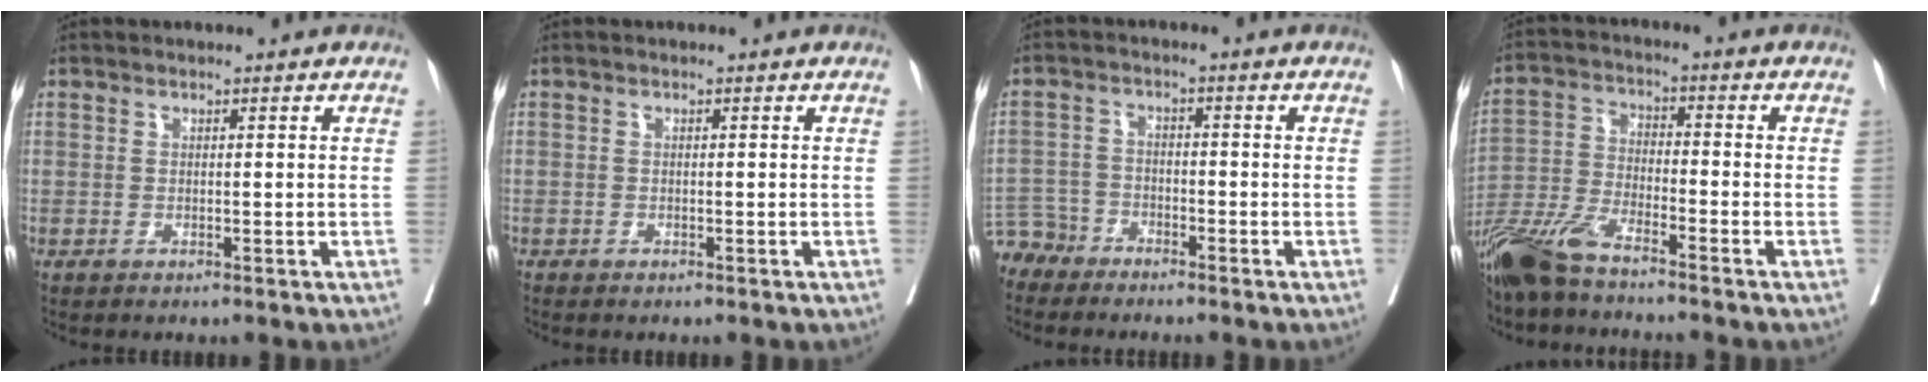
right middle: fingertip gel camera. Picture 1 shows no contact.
{"total": 0.9, "force": [-0.4, 0.8, -0.1], "torque": [-0.001, 0.007, -0.012]}
{"total": 4.8, "force": [-4.4, 1.7, -0.5], "torque": [0.013, -0.003, -0.091]}
{"total": 10.5, "force": [-8.5, 1.3, 6.0], "torque": [-0.126, -0.028, -0.167]}